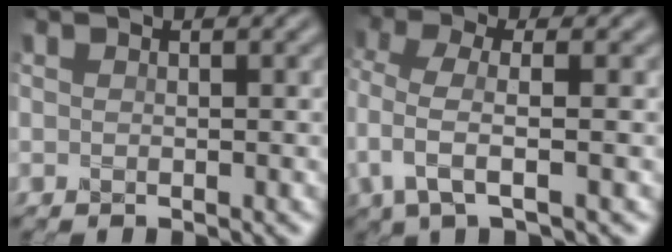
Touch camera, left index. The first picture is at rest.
{"total": 3.2, "force": [-0.1, 1.0, 3.1], "torque": [-0.077, 0.003, -0.007]}